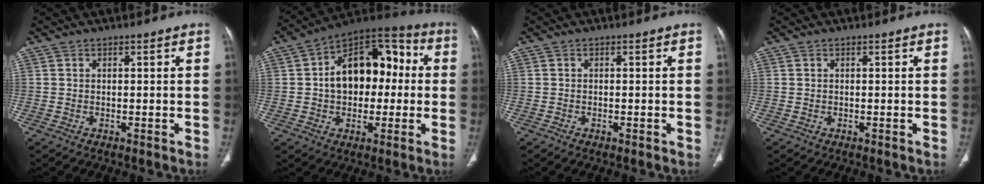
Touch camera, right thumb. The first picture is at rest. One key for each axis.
{"total": 18.2, "fx": 1.2, "fy": 11.8, "fz": 13.8, "tx": -0.163, "ty": 0.046, "tz": 0.012}
{"total": 0.7, "fx": -0.4, "fy": 0.3, "fz": 0.5, "tx": -0.012, "ty": 0.001, "tz": -0.005}
{"total": 0.0}